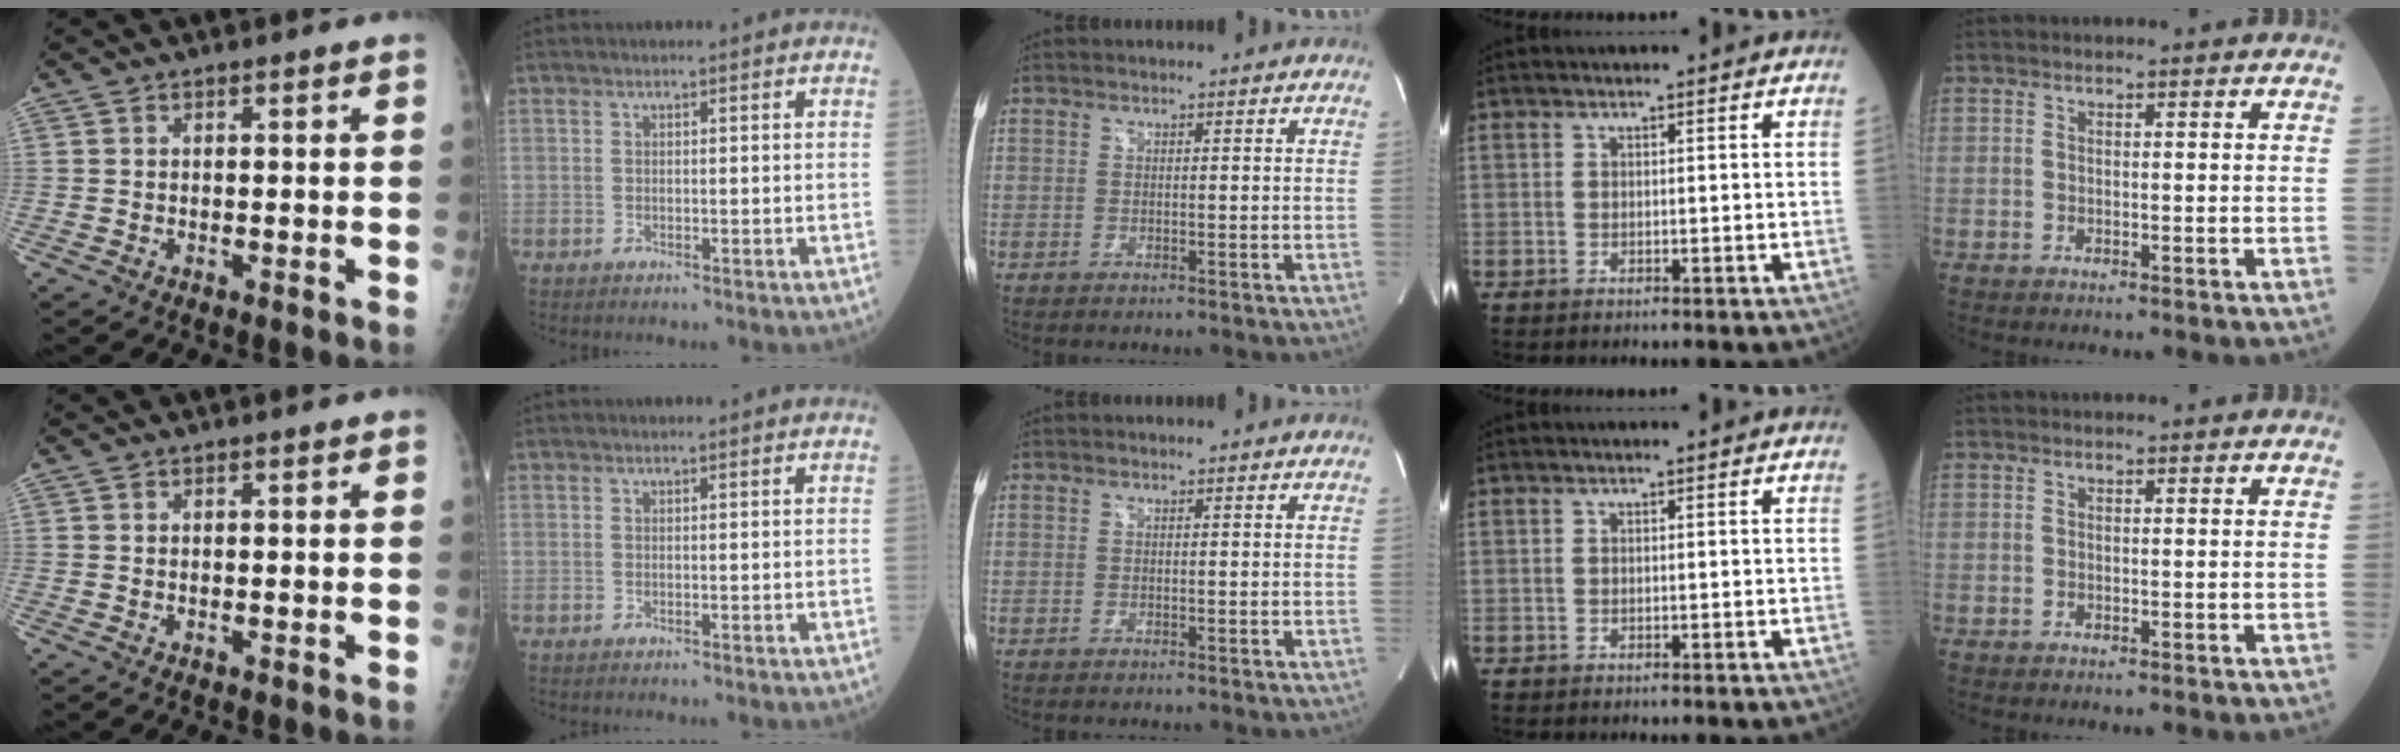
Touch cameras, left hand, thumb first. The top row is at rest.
{}